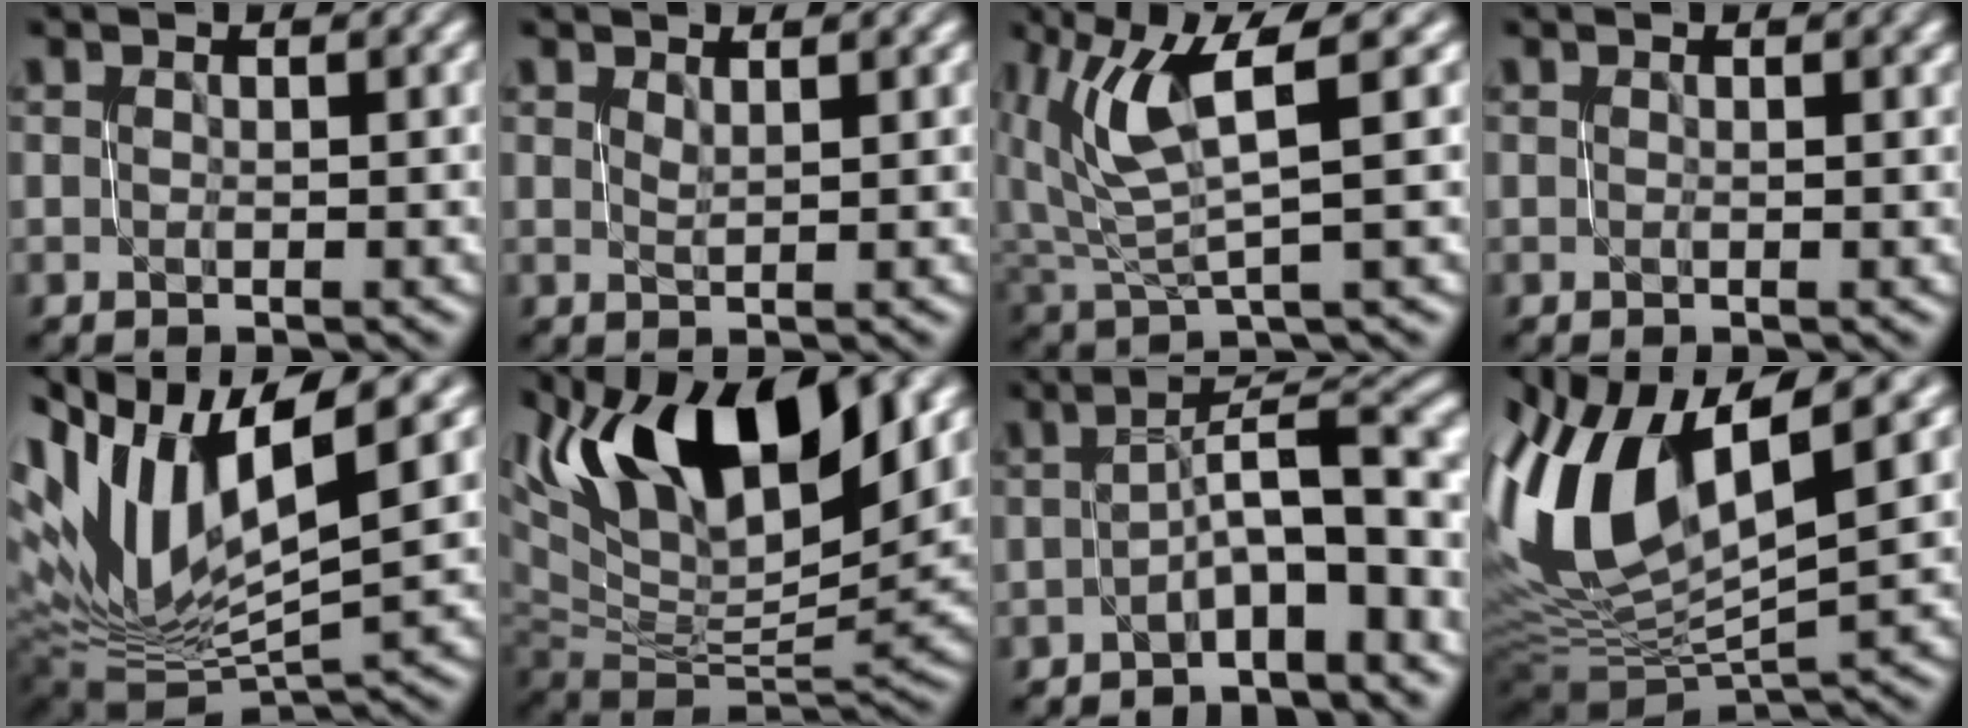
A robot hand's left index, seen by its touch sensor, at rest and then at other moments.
{"total": 0.8, "force": [0.7, 0.1, 0.2], "torque": [0.000, 0.000, 0.013]}
{"total": 5.7, "force": [2.5, 1.5, 4.9], "torque": [-0.115, 0.002, 0.053]}
{"total": 0.5, "force": [0.1, 0.2, 0.5], "torque": [-0.002, 0.000, 0.000]}
{"total": 11.7, "force": [4.4, 5.3, 9.5], "torque": [-0.204, 0.011, 0.088]}
{"total": 14.0, "force": [6.8, 6.4, 10.4], "torque": [-0.184, 0.016, 0.123]}
{"total": 6.1, "force": [-1.9, 1.7, 5.6], "torque": [-0.073, 0.024, -0.036]}
{"total": 12.2, "force": [3.8, 5.5, 10.2], "torque": [-0.218, 0.003, 0.075]}